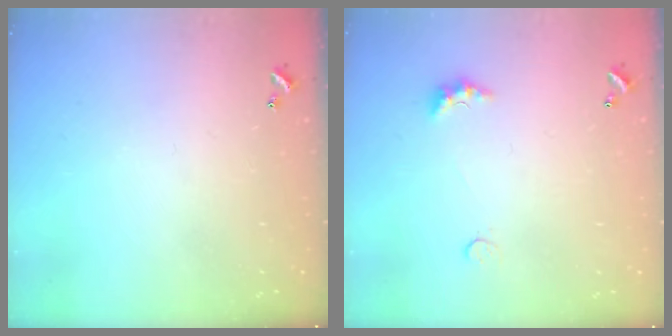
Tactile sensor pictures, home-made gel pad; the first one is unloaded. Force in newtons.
{"total": 2.6, "press": 2.5, "slide": 0.7}